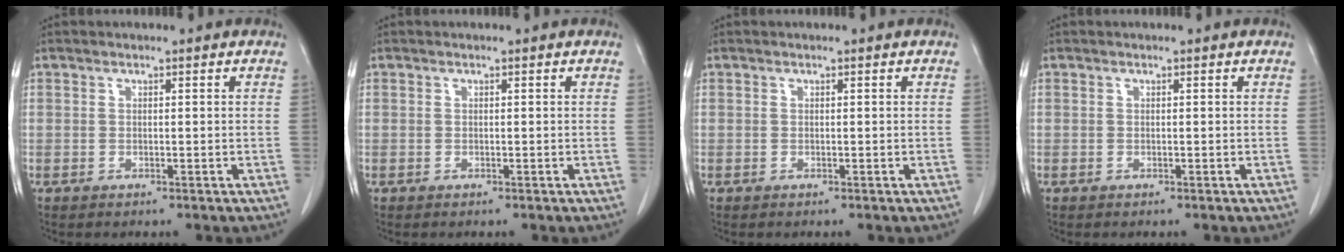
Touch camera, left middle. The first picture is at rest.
{"total": 0.0}
{"total": 0.0}
{"total": 0.0}